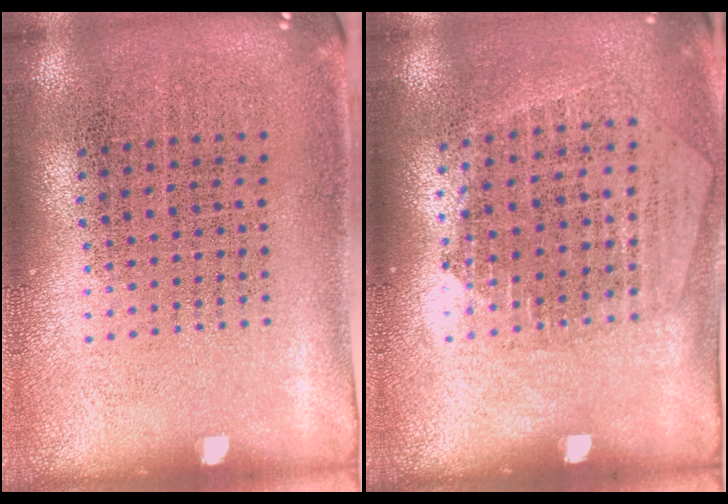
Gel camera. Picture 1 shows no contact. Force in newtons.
{"total": 1.2, "press": 1.1, "slide": 0.5}